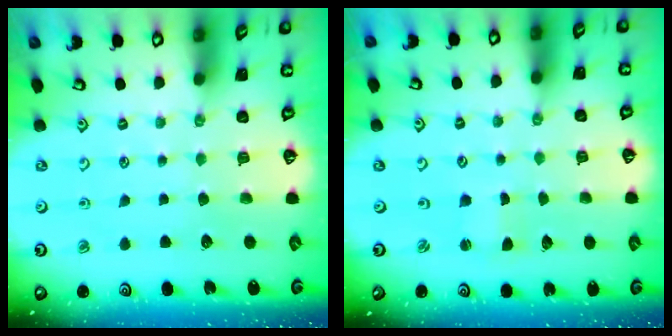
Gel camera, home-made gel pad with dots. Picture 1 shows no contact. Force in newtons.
{"total": 1.2, "press": 1.2, "slide": 0.0}